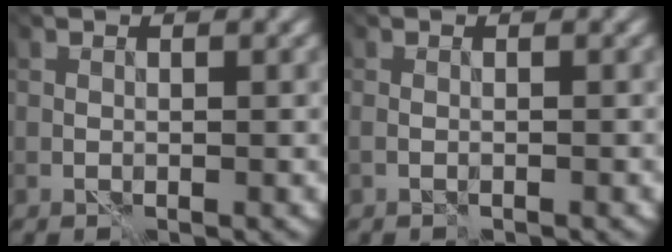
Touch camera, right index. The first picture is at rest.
{"total": 0.6, "force": [-0.5, 0.1, 0.4], "torque": [-0.006, 0.003, -0.008]}